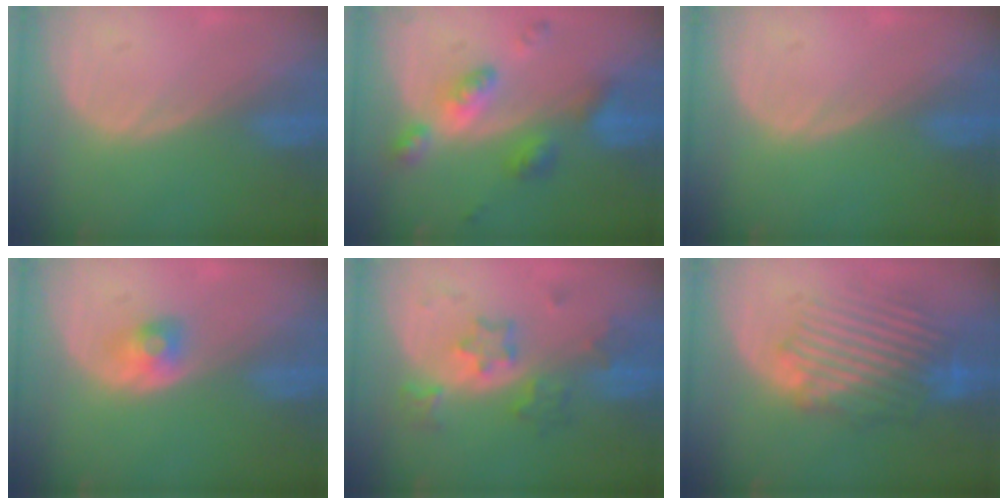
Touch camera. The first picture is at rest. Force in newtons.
{"total": 6.7, "press": 6.6, "slide": 0.5}
{"total": 0.0}
{"total": 2.5, "press": 2.3, "slide": 0.9}
{"total": 6.1, "press": 5.9, "slide": 1.7}
{"total": 9.7, "press": 9.0, "slide": 3.6}